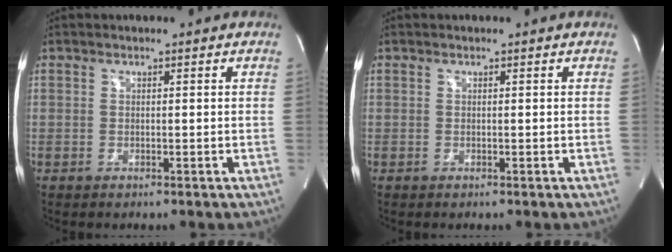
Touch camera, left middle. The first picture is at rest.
{"total": 0.0}